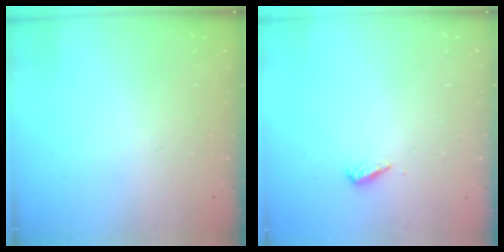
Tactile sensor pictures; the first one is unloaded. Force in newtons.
{"total": 2.9, "press": 2.9, "slide": 0.4}